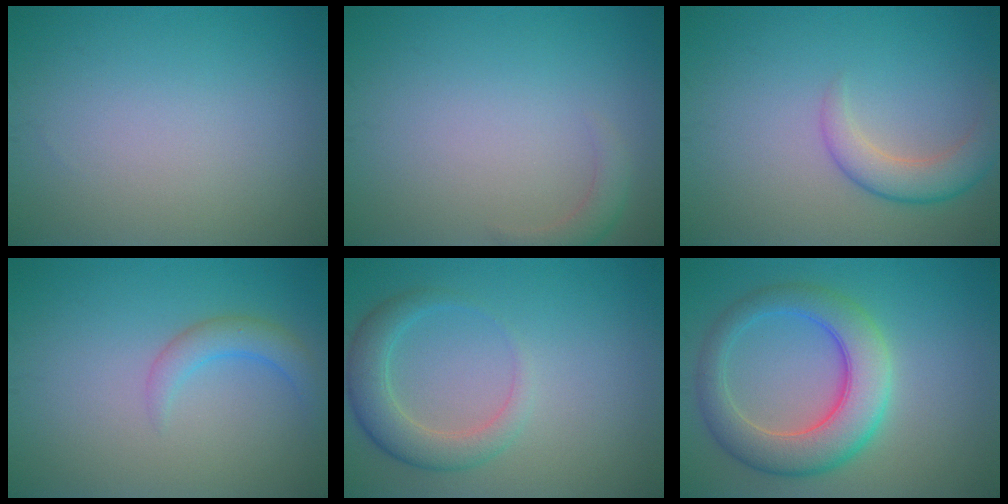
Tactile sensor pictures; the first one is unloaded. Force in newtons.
{"total": 1.6, "press": 1.6, "slide": 0.3}
{"total": 3.4, "press": 3.4, "slide": 0.2}
{"total": 2.3, "press": 2.3, "slide": 0.2}
{"total": 3.7, "press": 3.7, "slide": 0.3}
{"total": 7.1, "press": 7.1, "slide": 0.1}